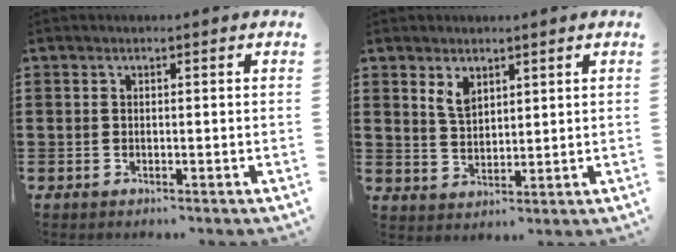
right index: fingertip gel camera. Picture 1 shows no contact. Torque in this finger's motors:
{"motor_torque": [-0.28, 0.55, 0.10, 0.03]}